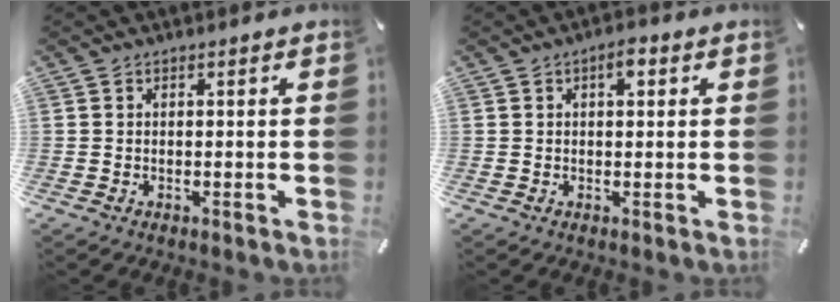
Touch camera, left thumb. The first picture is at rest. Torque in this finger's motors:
{"motor_torque": [0.13, -0.03, 0.37, -0.13, 0.09]}